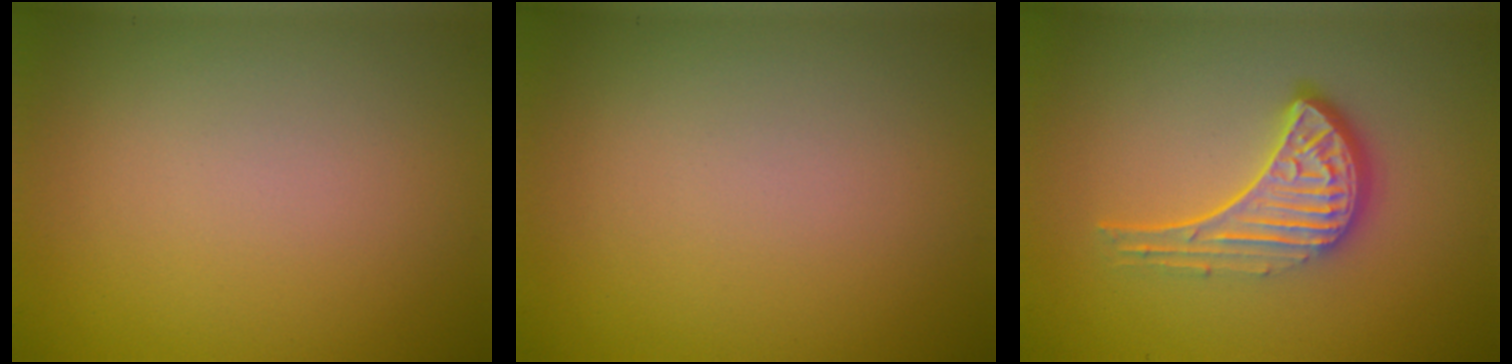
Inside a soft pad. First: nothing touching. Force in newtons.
{"total": 0.0}
{"total": 4.6, "press": 3.4, "slide": 3.2}